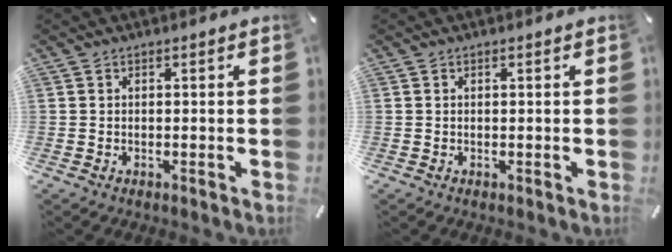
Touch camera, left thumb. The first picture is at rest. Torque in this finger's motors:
{"motor_torque": [-0.21, -0.15, 0.02, 0.14, -0.02]}